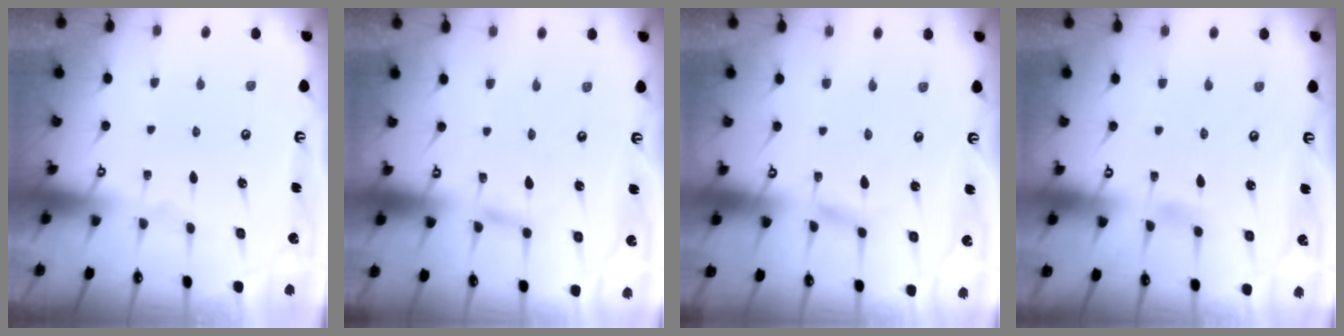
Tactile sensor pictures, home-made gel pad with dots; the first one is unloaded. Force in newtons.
{"total": 2.7, "press": 2.7, "slide": 0.1}
{"total": 2.6, "press": 2.6, "slide": 0.3}
{"total": 2.4, "press": 2.4, "slide": 0.4}